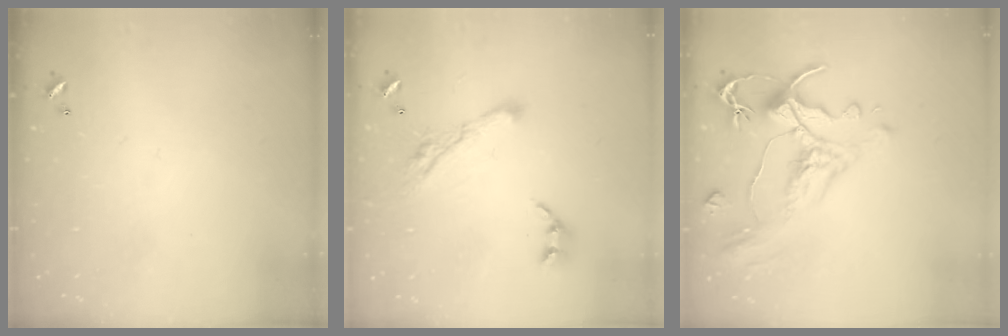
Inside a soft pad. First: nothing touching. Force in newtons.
{"total": 9.2, "press": 9.1, "slide": 1.1}
{"total": 1.6, "press": 0.0, "slide": 1.6}